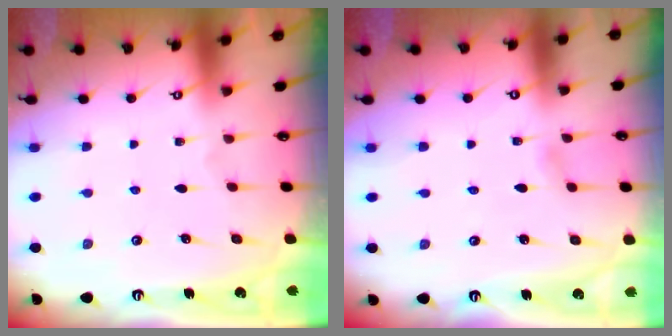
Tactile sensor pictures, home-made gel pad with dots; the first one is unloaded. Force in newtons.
{"total": 2.6, "press": 2.6, "slide": 0.4}